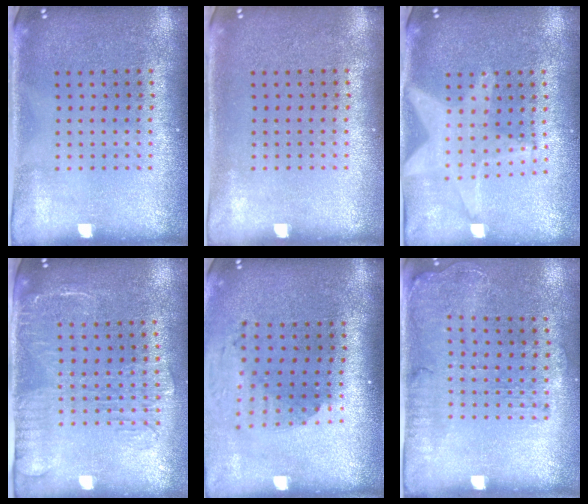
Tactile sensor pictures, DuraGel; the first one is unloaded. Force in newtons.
{"total": 0.0}
{"total": 2.0, "press": 1.7, "slide": 1.0}
{"total": 1.8, "press": 1.5, "slide": 1.0}
{"total": 1.9, "press": 1.5, "slide": 1.2}
{"total": 1.4, "press": 1.2, "slide": 0.7}